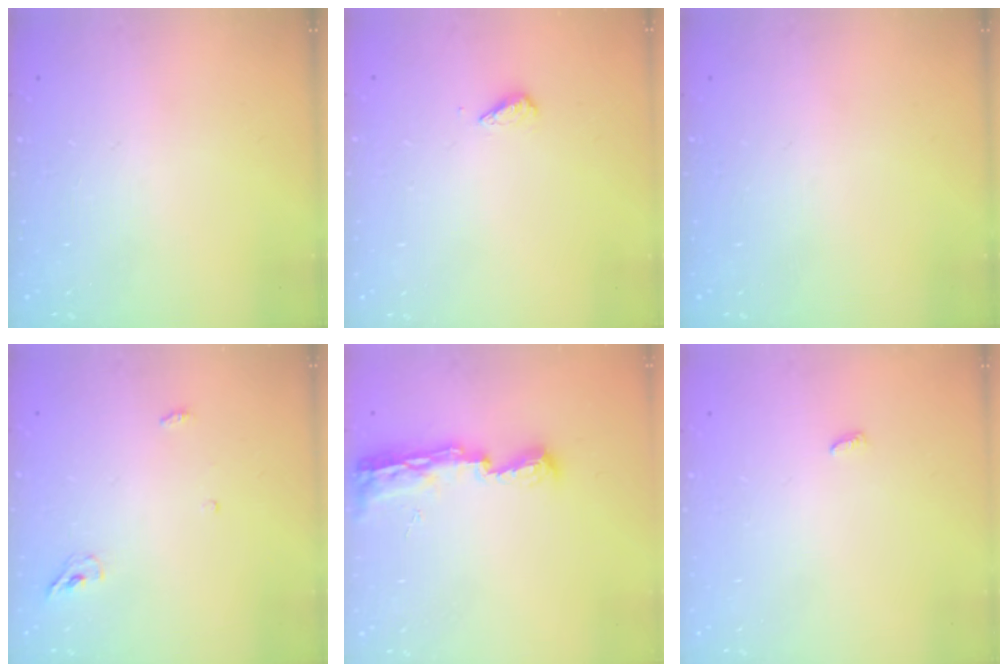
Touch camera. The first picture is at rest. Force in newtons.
{"total": 2.9, "press": 2.9, "slide": 0.4}
{"total": 0.0}
{"total": 3.8, "press": 3.6, "slide": 1.3}
{"total": 9.3, "press": 9.3, "slide": 0.5}
{"total": 2.4, "press": 2.4, "slide": 0.2}